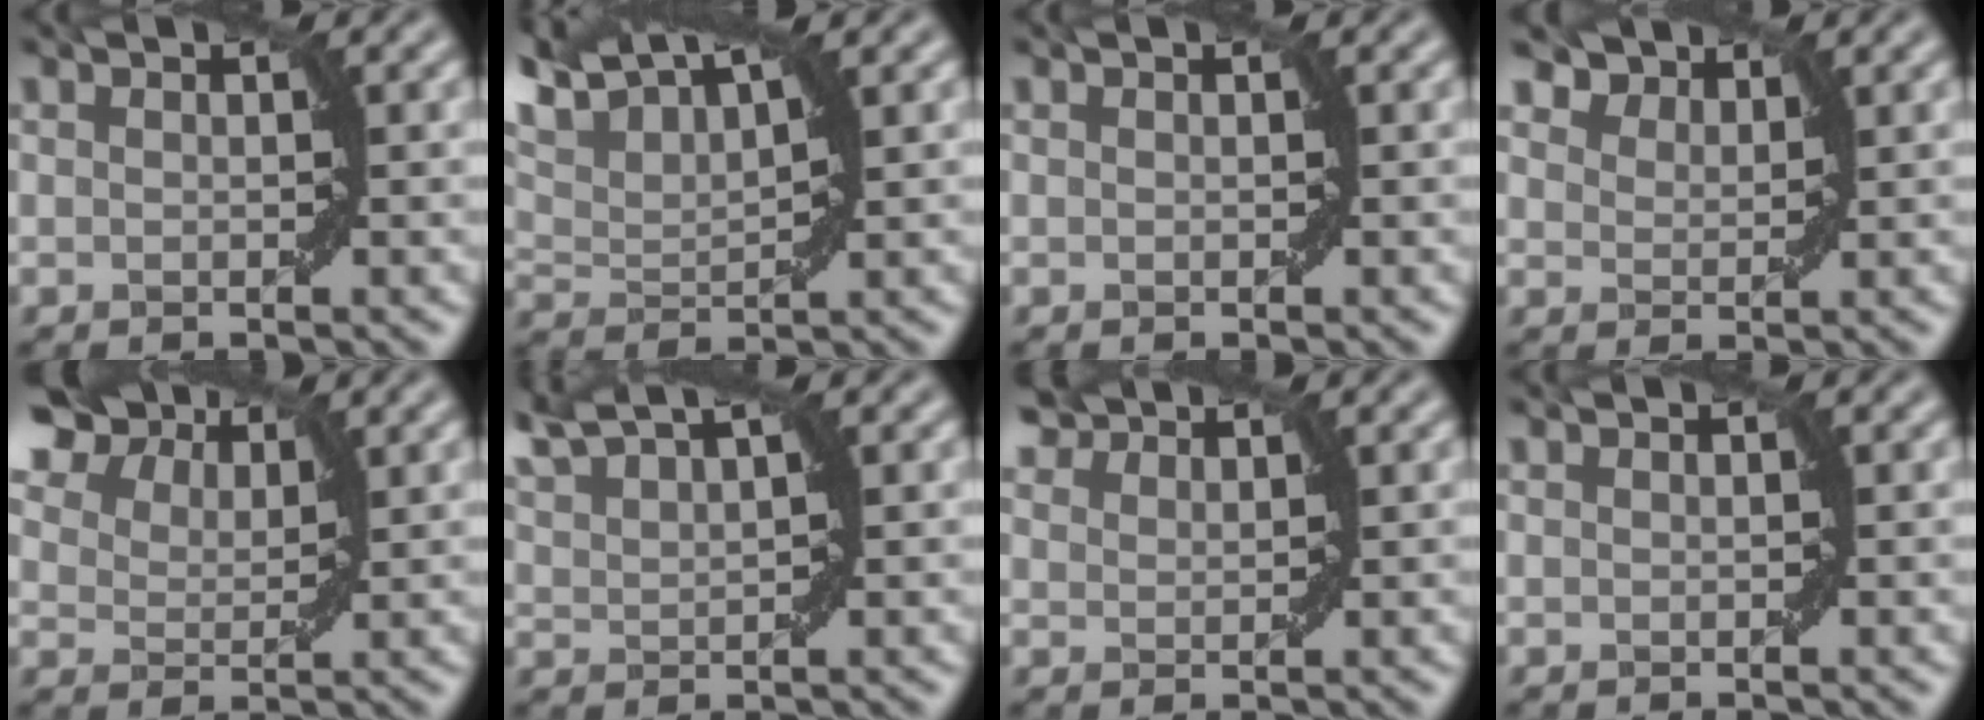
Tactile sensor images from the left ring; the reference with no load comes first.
{"total": 7.7, "force": [6.5, 1.7, 3.9], "torque": [-0.097, 0.028, 0.111]}
{"total": 0.0}
{"total": 3.3, "force": [2.9, 1.4, 0.8], "torque": [-0.029, -0.006, 0.063]}
{"total": 8.2, "force": [6.3, 3.9, 3.5], "torque": [-0.095, 0.015, 0.115]}
{"total": 5.5, "force": [4.6, 1.1, 2.9], "torque": [-0.067, 0.025, 0.070]}
{"total": 3.2, "force": [3.0, 0.8, 0.7], "torque": [-0.022, 0.011, 0.056]}
{"total": 0.0}